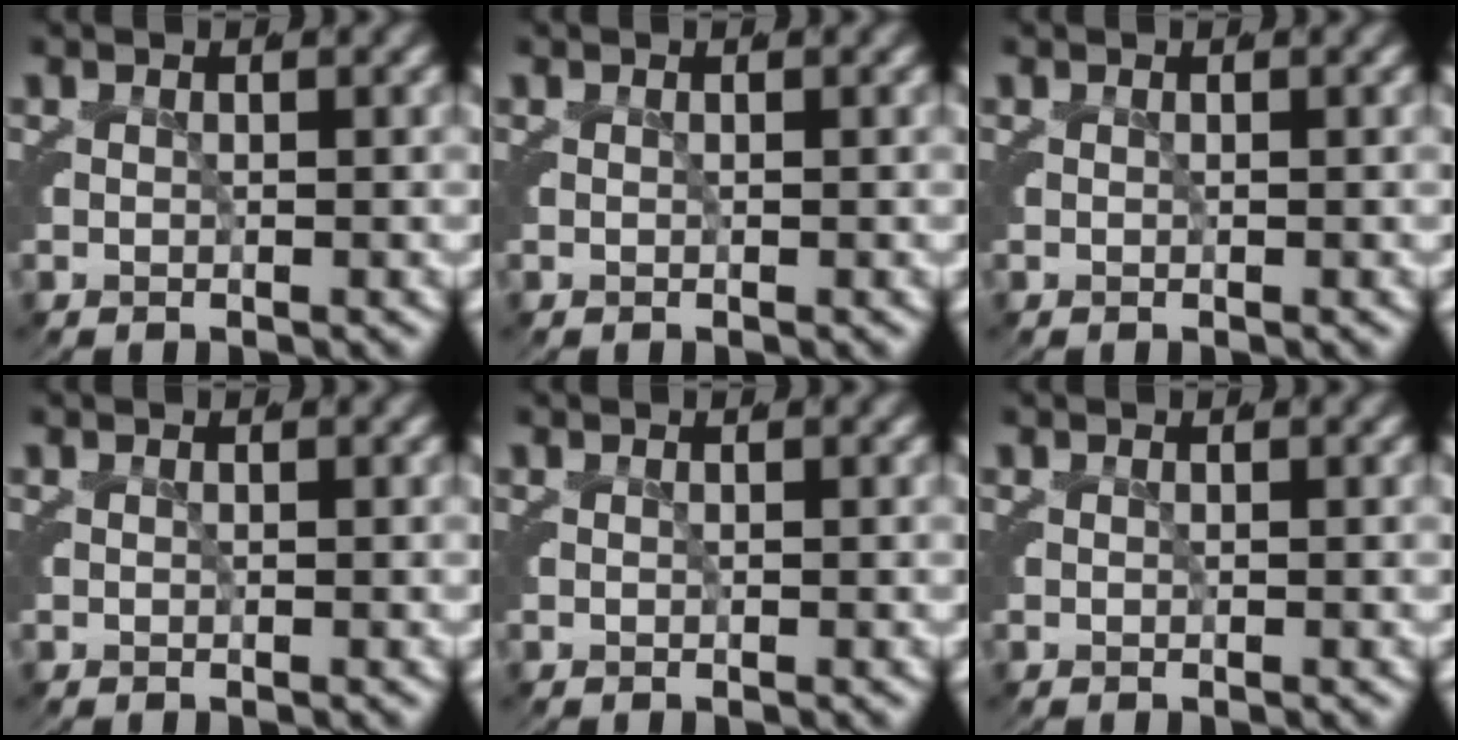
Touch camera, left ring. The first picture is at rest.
{"total": 0.0}
{"total": 0.0}
{"total": 0.0}
{"total": 0.0}
{"total": 0.0}